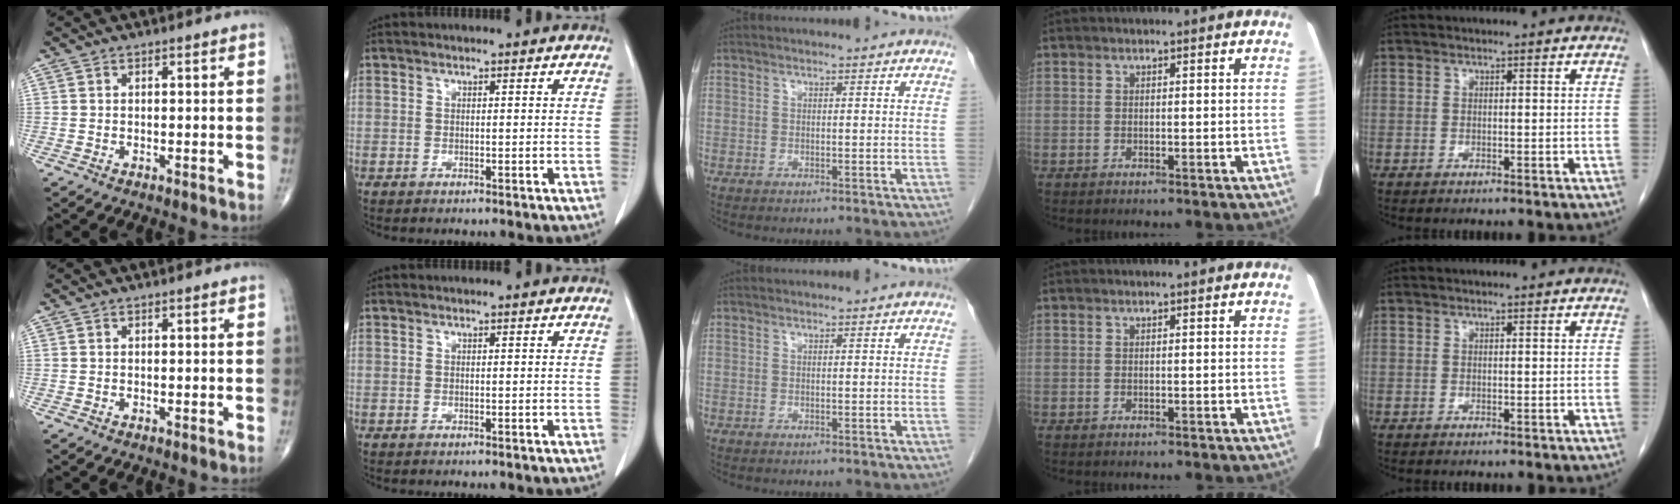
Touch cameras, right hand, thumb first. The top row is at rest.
{}